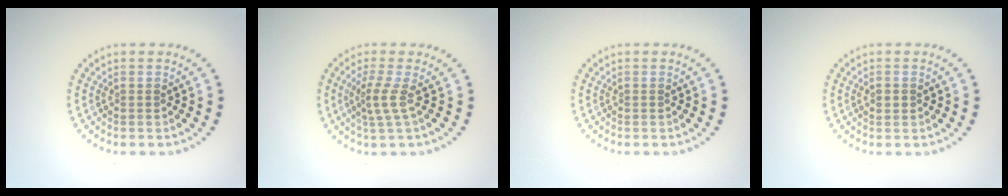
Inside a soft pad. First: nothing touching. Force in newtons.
{"total": 2.2, "press": 1.6, "slide": 1.6}
{"total": 0.0}
{"total": 0.9, "press": 0.9, "slide": 0.1}